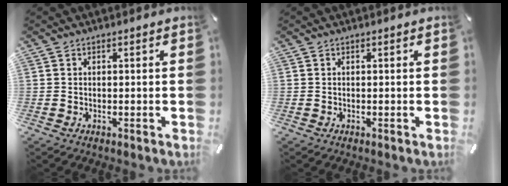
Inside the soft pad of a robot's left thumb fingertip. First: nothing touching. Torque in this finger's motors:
{"motor_torque": [-0.06, -0.06, 0.01, 0.00, -0.01]}